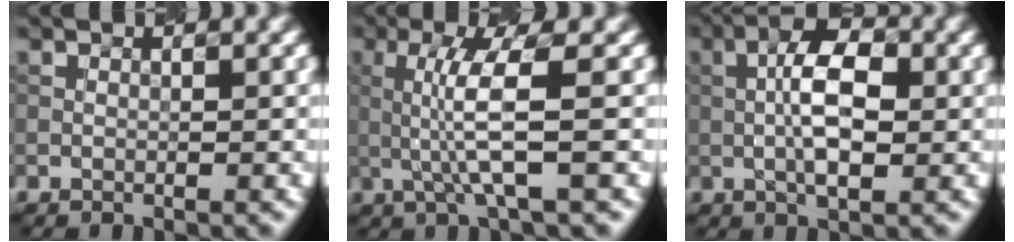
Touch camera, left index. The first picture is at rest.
{"total": 4.6, "force": [0.0, 0.4, 4.5], "torque": [-0.100, -0.001, 0.005]}
{"total": 5.8, "force": [0.0, 2.3, 5.3], "torque": [-0.095, 0.008, -0.009]}